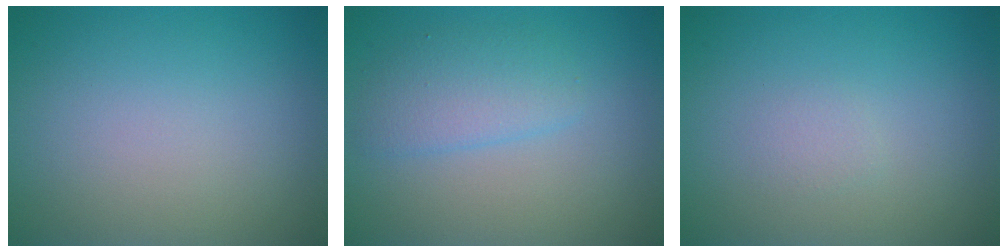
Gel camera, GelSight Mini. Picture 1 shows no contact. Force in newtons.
{"total": 2.8, "press": 2.8, "slide": 0.1}
{"total": 0.7, "press": 0.7, "slide": 0.0}